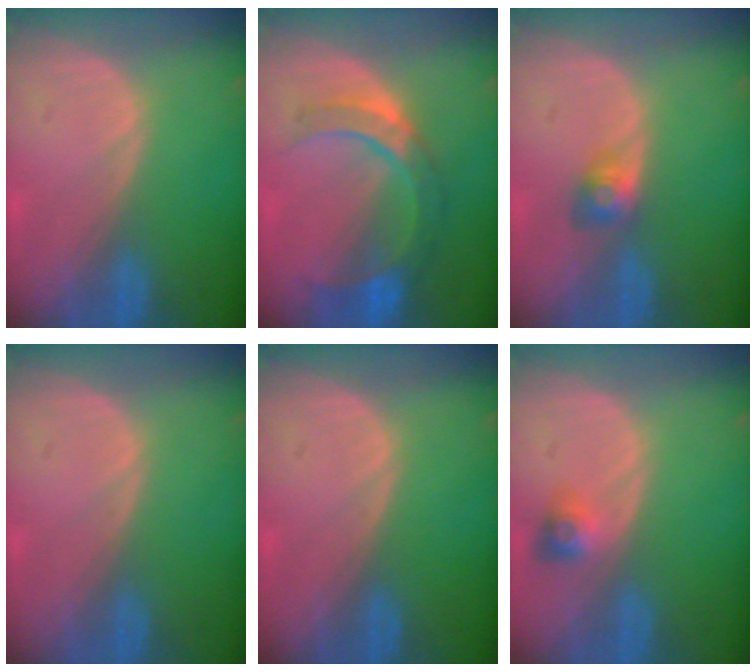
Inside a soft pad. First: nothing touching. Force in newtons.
{"total": 7.4, "press": 7.3, "slide": 1.0}
{"total": 2.9, "press": 2.7, "slide": 1.0}
{"total": 0.0}
{"total": 0.0}
{"total": 3.0, "press": 2.7, "slide": 1.3}